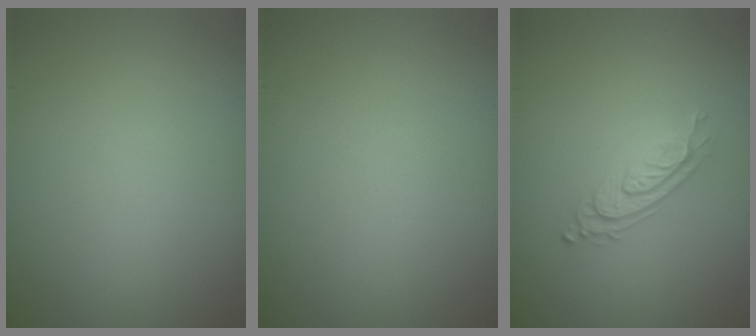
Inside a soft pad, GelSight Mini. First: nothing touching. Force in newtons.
{"total": 0.0}
{"total": 2.7, "press": 2.0, "slide": 1.9}